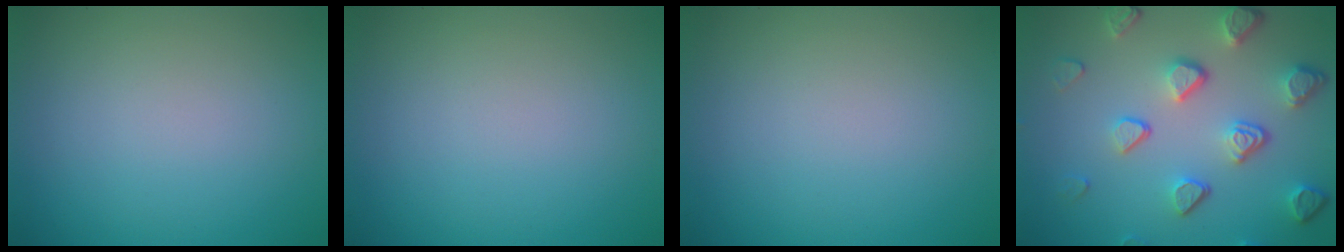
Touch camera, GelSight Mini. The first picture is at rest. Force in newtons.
{"total": 0.0}
{"total": 0.0}
{"total": 5.2, "press": 4.0, "slide": 3.3}